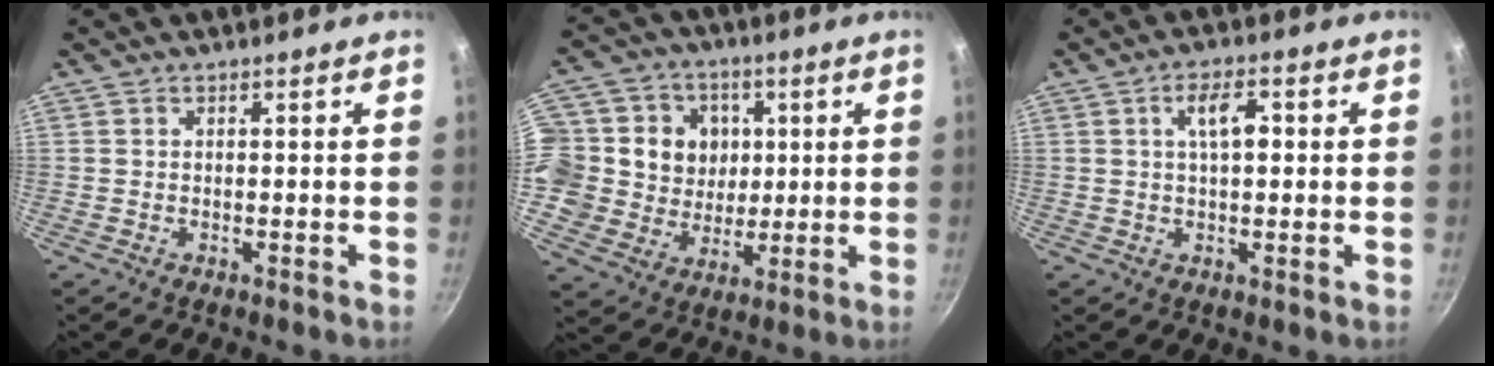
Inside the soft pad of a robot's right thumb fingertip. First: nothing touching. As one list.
[{"total": 16.5, "force": [2.9, 15.0, 6.3], "torque": [-0.105, 0.002, 0.045]}, {"total": 5.8, "force": [1.1, 2.4, 5.1], "torque": [-0.078, 0.009, 0.014]}]